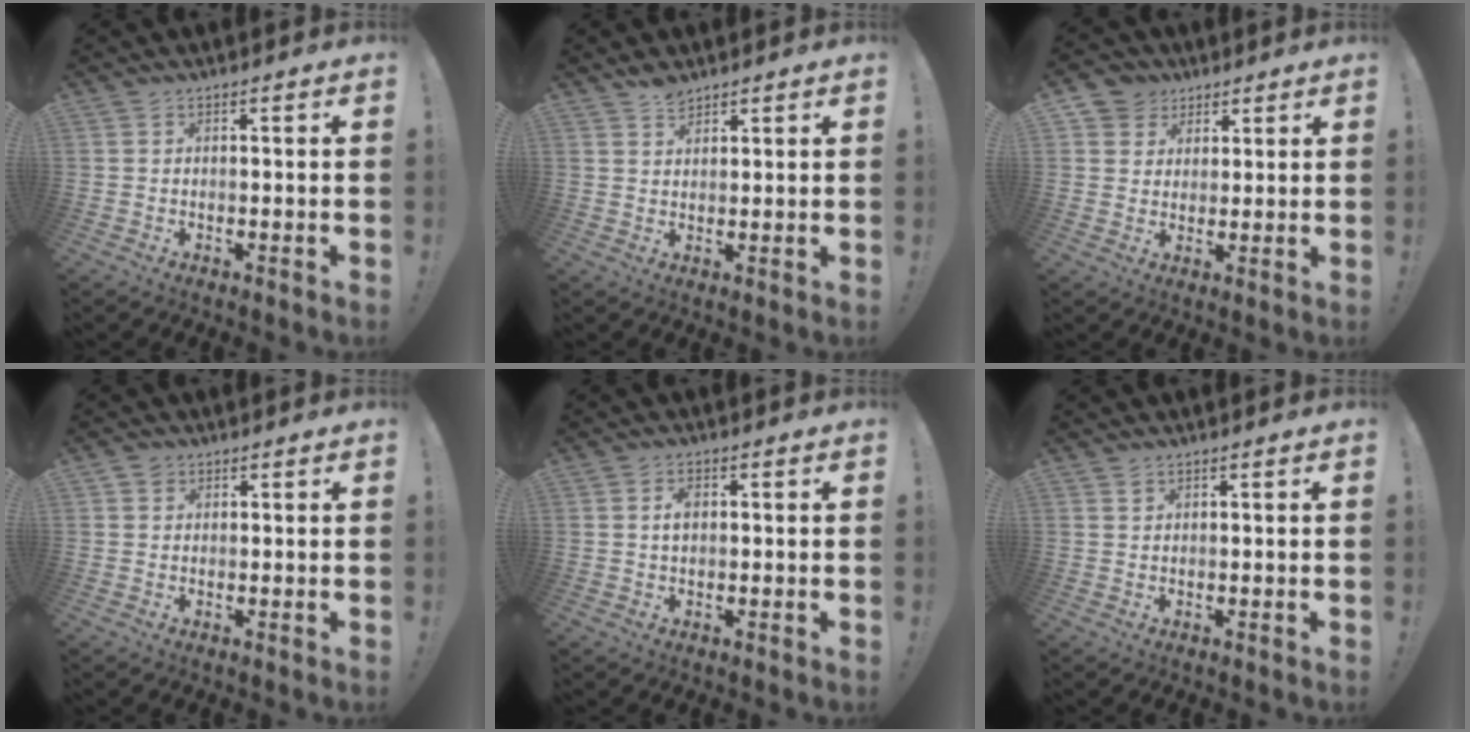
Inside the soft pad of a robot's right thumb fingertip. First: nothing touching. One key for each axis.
{"total": 3.5, "fx": 2.8, "fy": 1.8, "fz": 1.1, "tx": -0.001, "ty": -0.019, "tz": 0.049}
{"total": 6.3, "fx": 2.8, "fy": 5.6, "fz": 0.7, "tx": -0.018, "ty": -0.015, "tz": 0.058}
{"total": 1.9, "fx": 1.0, "fy": 1.6, "fz": 0.3, "tx": -0.006, "ty": 0.001, "tz": 0.018}
{"total": 2.4, "fx": 0.6, "fy": 1.6, "fz": 1.7, "tx": -0.016, "ty": -0.003, "tz": 0.004}
{"total": 0.9, "fx": 0.6, "fy": 0.6, "fz": 0.3, "tx": 0.000, "ty": -0.002, "tz": 0.010}